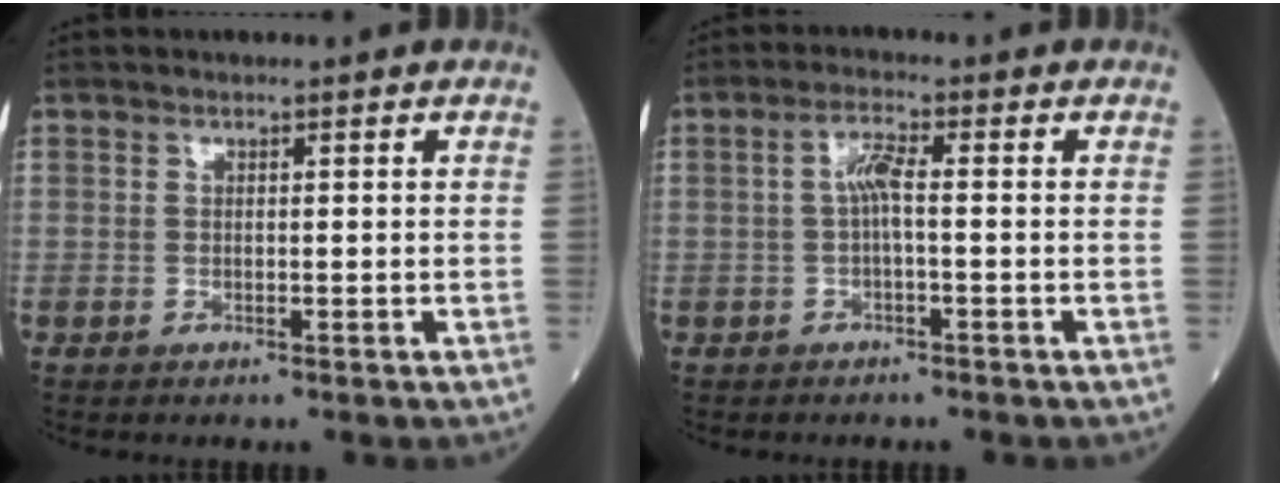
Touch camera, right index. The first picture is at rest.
{"total": 3.1, "force": [-0.2, 0.3, 3.1], "torque": [-0.060, 0.009, -0.001]}